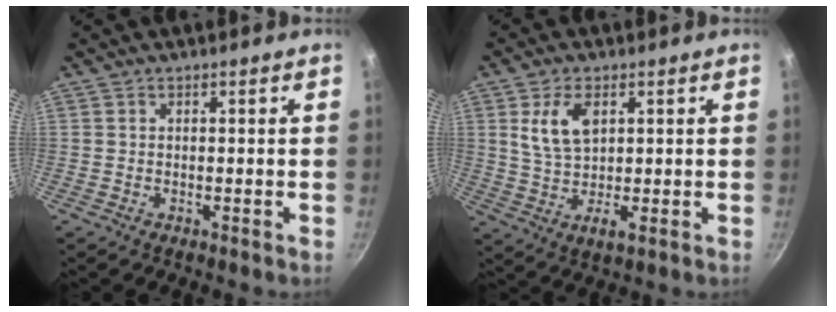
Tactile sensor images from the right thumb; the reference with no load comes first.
{"total": 8.6, "force": [2.6, 4.5, 6.8], "torque": [-0.126, -0.010, 0.055]}